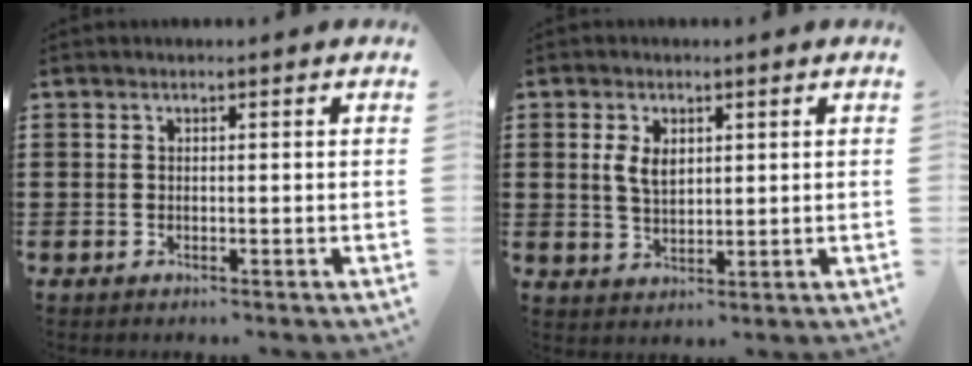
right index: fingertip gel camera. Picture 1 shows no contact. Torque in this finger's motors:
{"motor_torque": [0.03, 0.02, 0.14, 0.11]}